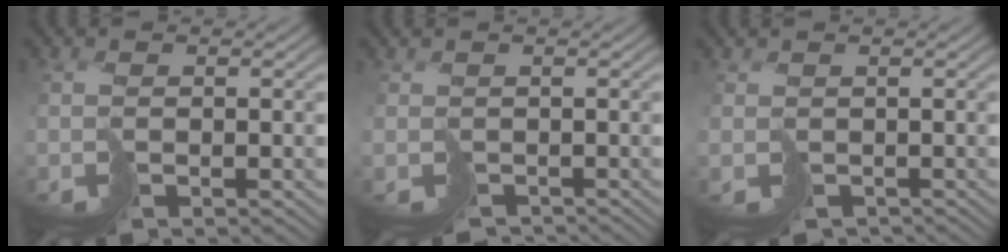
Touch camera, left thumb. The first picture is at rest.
{"total": 1.9, "force": [-1.6, 0.8, -0.3], "torque": [0.016, -0.009, -0.022]}
{"total": 1.4, "force": [-1.0, 1.0, -0.2], "torque": [0.011, -0.010, -0.010]}